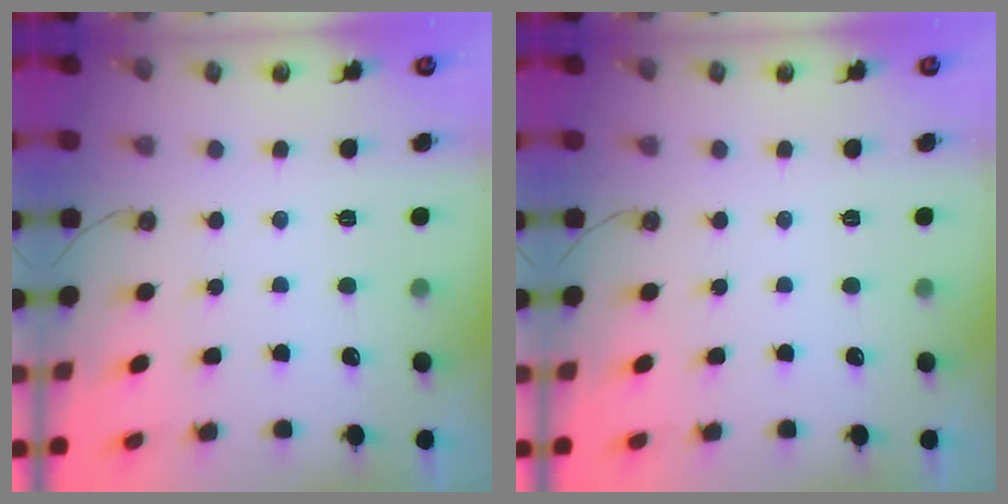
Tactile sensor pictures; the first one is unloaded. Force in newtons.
{"total": 0.0}